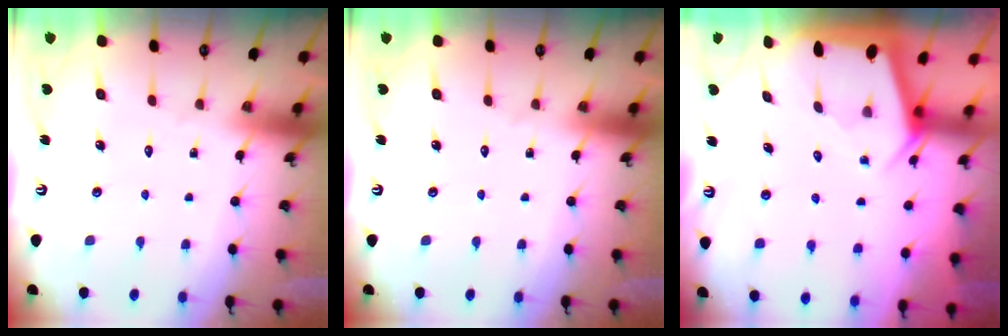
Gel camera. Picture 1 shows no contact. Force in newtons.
{"total": 0.0}
{"total": 2.0, "press": 2.0, "slide": 0.5}